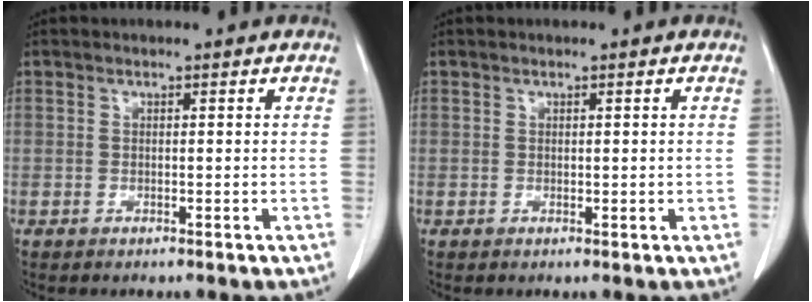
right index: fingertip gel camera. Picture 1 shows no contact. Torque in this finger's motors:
{"motor_torque": [-0.20, 0.37, -0.01, 0.02]}